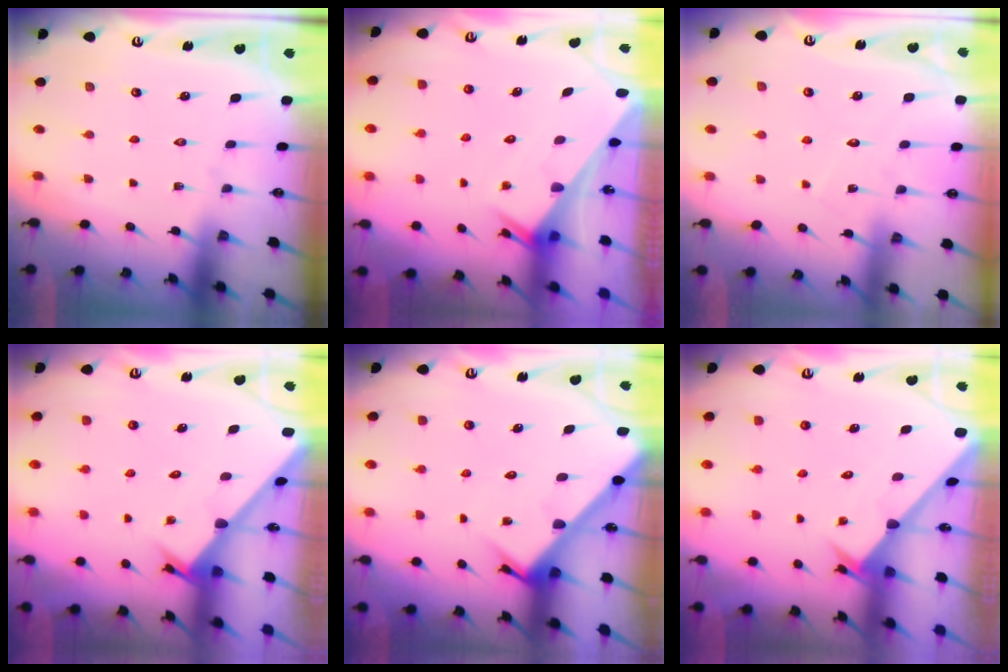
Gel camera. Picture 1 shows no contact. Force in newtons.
{"total": 2.7, "press": 2.7, "slide": 0.1}
{"total": 5.3, "press": 5.3, "slide": 0.5}
{"total": 2.6, "press": 2.6, "slide": 0.2}
{"total": 4.6, "press": 4.6, "slide": 0.3}
{"total": 2.6, "press": 2.6, "slide": 0.2}